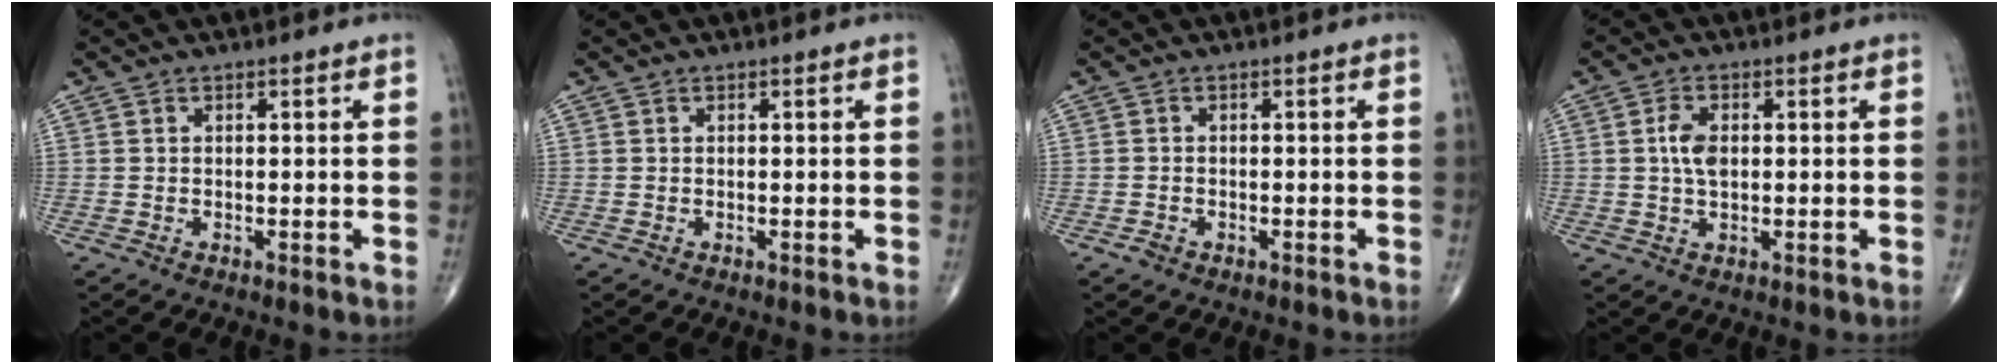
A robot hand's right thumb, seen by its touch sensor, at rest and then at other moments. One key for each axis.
{"total": 0.0}
{"total": 1.1, "fx": -0.7, "fy": 0.8, "fz": 0.5, "tx": -0.009, "ty": 0.004, "tz": -0.013}
{"total": 4.2, "fx": 0.4, "fy": 2.4, "fz": 3.4, "tx": -0.068, "ty": 0.001, "tz": 0.005}